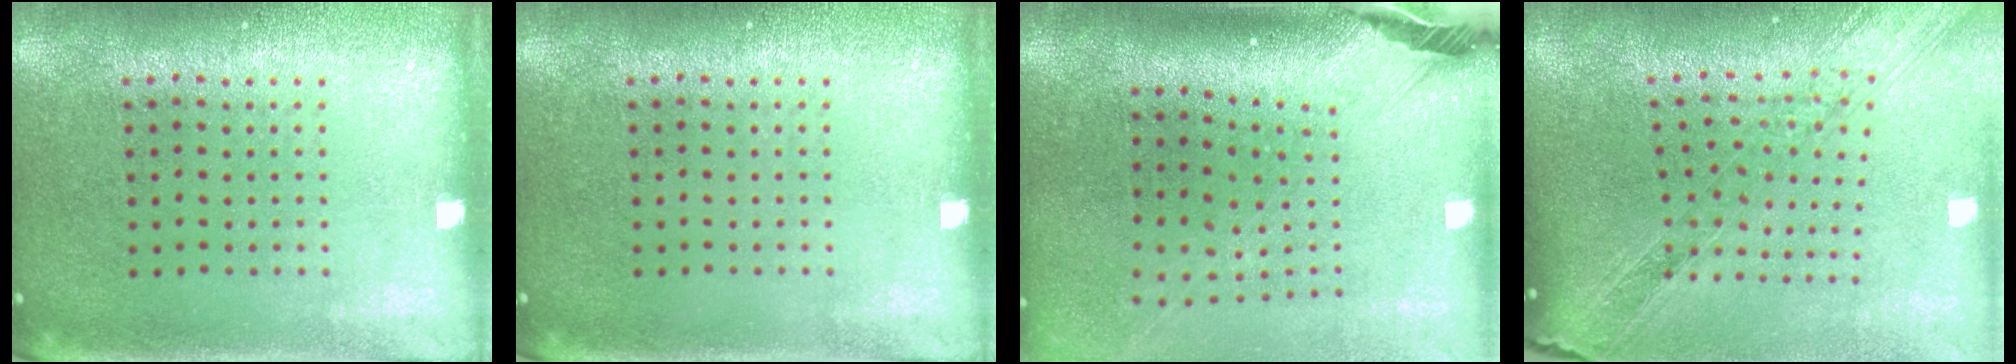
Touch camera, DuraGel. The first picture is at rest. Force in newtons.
{"total": 0.0}
{"total": 2.7, "press": 1.9, "slide": 1.9}
{"total": 1.7, "press": 1.5, "slide": 0.8}